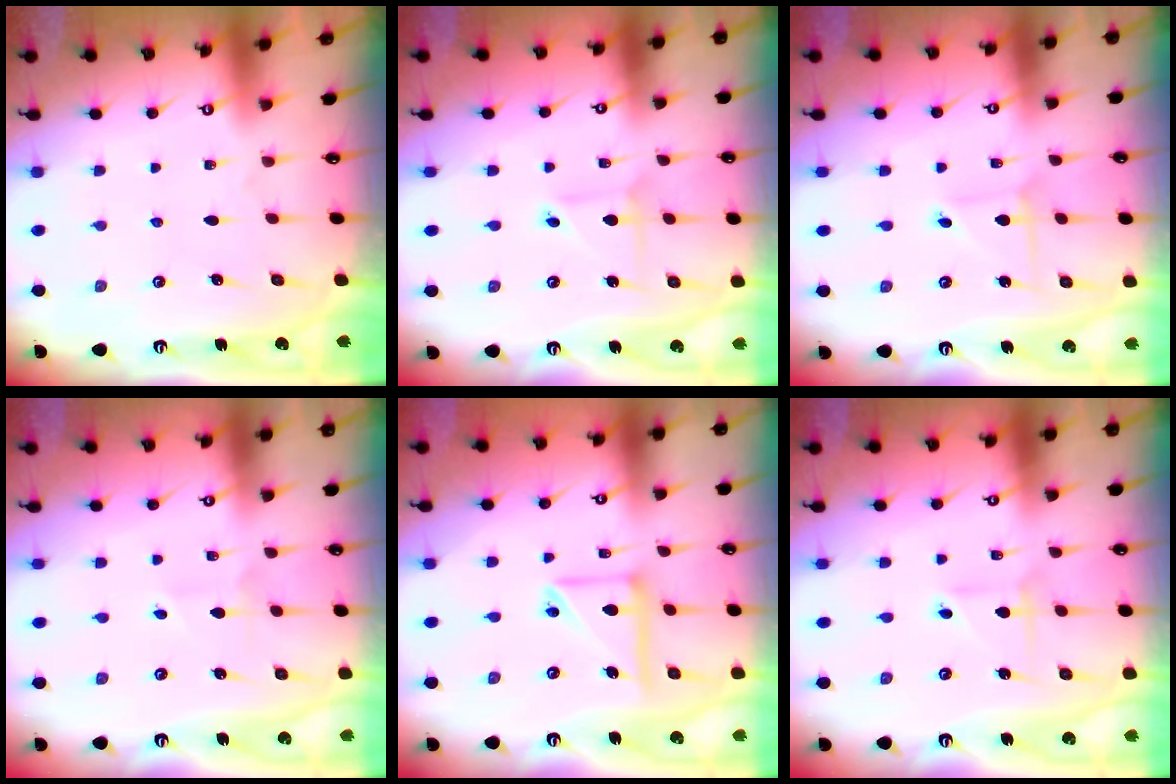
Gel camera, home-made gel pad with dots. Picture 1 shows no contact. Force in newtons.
{"total": 2.9, "press": 2.8, "slide": 0.3}
{"total": 2.2, "press": 2.2, "slide": 0.0}
{"total": 2.1, "press": 2.1, "slide": 0.2}
{"total": 11.6, "press": 11.6, "slide": 1.2}
{"total": 2.6, "press": 2.6, "slide": 0.0}